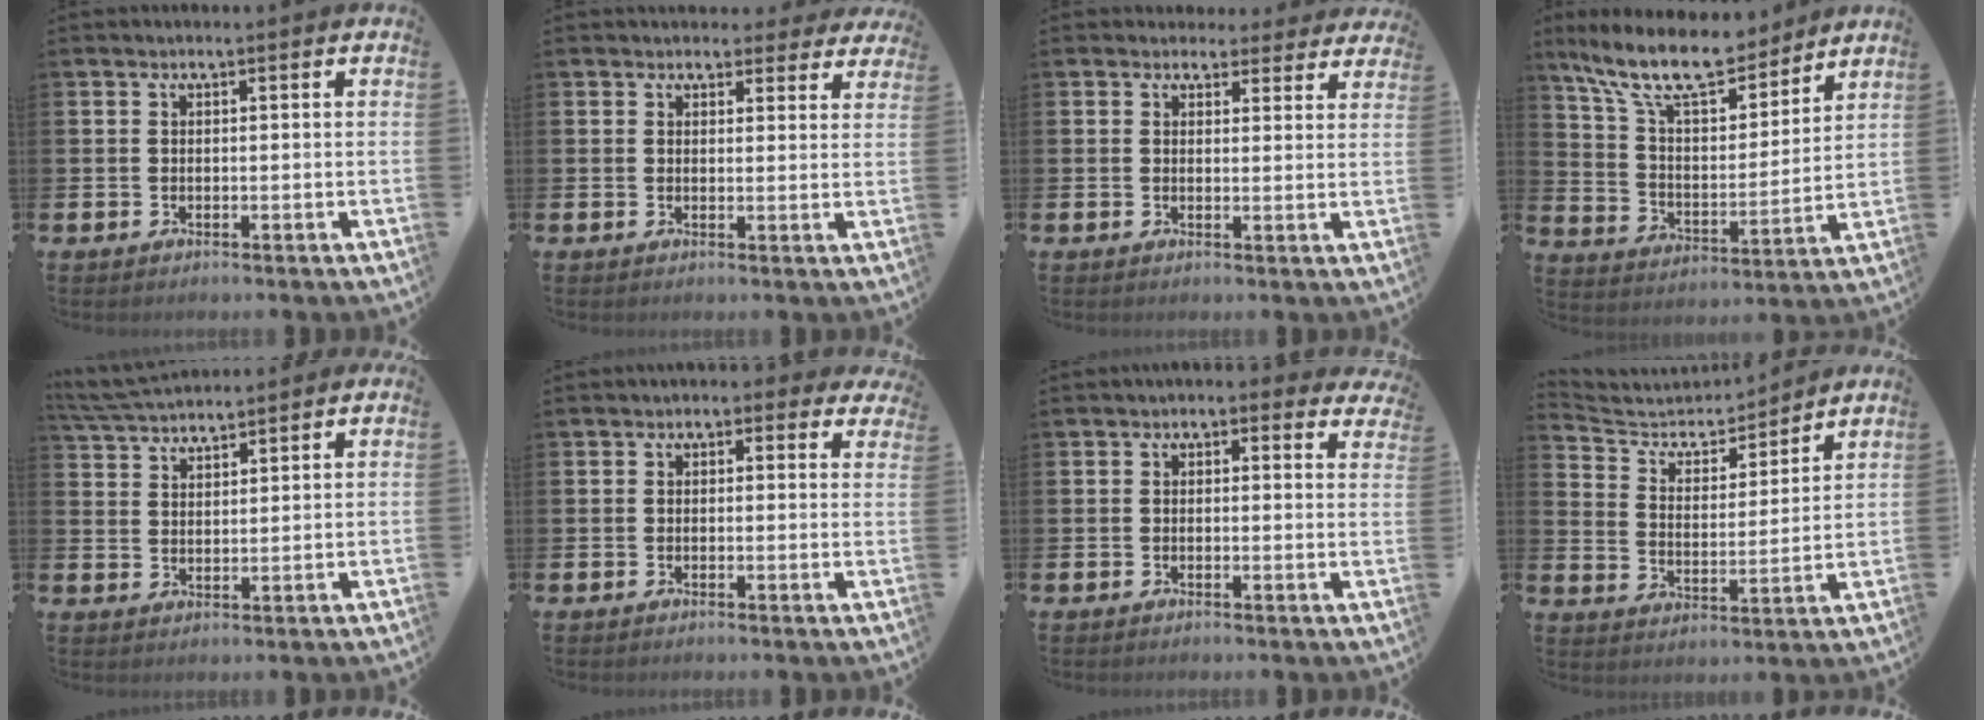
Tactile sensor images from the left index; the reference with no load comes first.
{"total": 3.0, "force": [2.7, 1.3, 0.1], "torque": [0.011, -0.015, 0.045]}
{"total": 3.4, "force": [3.0, 1.6, 0.0], "torque": [0.001, -0.014, 0.050]}
{"total": 13.0, "force": [11.1, 3.6, 5.8], "torque": [-0.142, -0.064, 0.197]}
{"total": 5.0, "force": [4.9, 0.6, 0.8], "torque": [-0.033, -0.019, 0.090]}
{"total": 1.1, "force": [0.6, 0.9, 0.3], "torque": [0.005, 0.001, 0.005]}
{"total": 1.3, "force": [1.0, 0.7, 0.2], "torque": [-0.003, 0.000, 0.015]}
{"total": 5.2, "force": [5.0, 1.7, 0.4], "torque": [-0.039, -0.042, 0.082]}